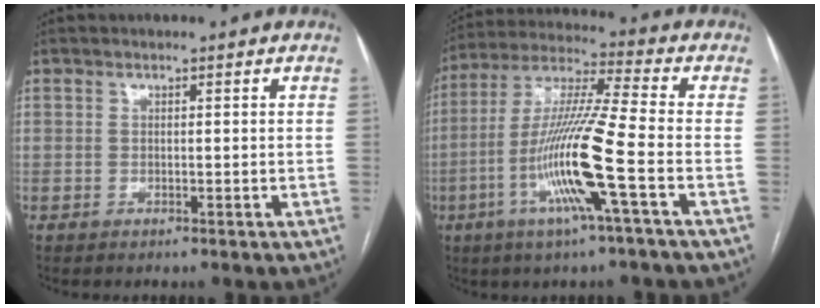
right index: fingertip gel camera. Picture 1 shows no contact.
{"total": 14.9, "force": [-4.9, -0.8, 14.1], "torque": [-0.285, -0.009, -0.100]}